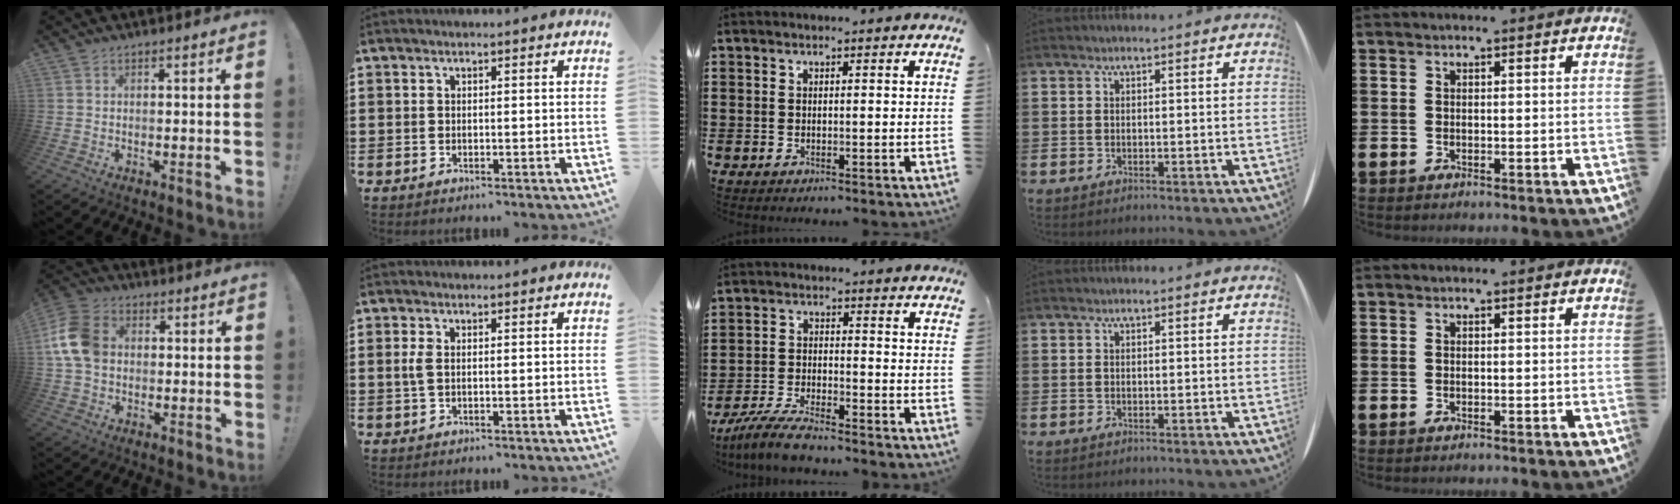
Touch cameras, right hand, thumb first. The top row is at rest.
{"thumb": {"total": 12.1, "force": [0.9, 9.2, 7.8], "torque": [-0.158, 0.018, 0.024]}, "index": {"total": 2.1, "force": [0.1, 0.9, 1.9], "torque": [-0.053, -0.002, -0.005]}, "middle": {"total": 5.7, "force": [-5.2, 0.5, 2.4], "torque": [-0.059, -0.008, -0.102]}}